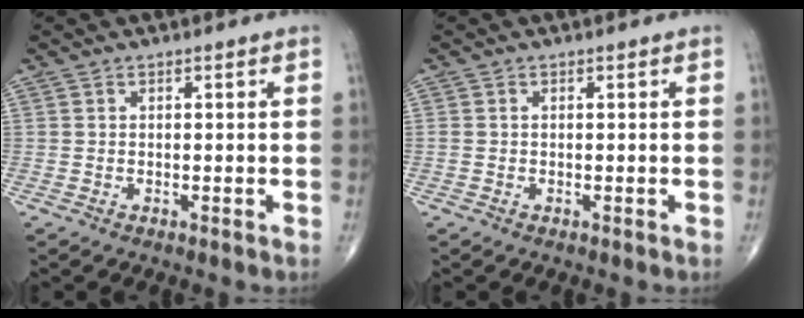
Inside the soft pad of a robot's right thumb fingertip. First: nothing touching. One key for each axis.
{"total": 0.5, "fx": -0.1, "fy": 0.3, "fz": 0.4, "tx": -0.012, "ty": 0.003, "tz": 0.001}